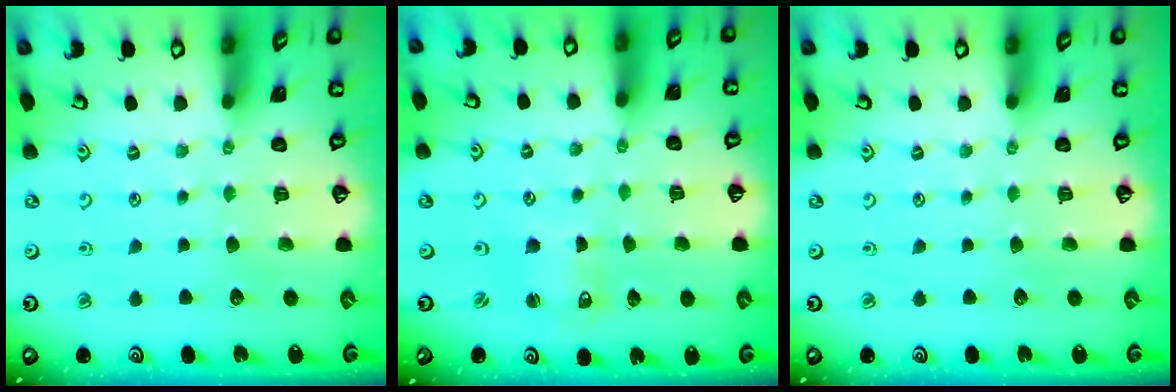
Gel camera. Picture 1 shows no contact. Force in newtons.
{"total": 2.6, "press": 2.6, "slide": 0.2}
{"total": 0.0}